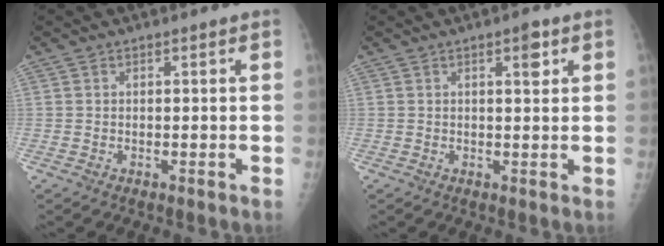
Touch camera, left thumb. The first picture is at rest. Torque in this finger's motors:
{"motor_torque": [0.49, 0.34, 0.10, -0.22, 0.00]}